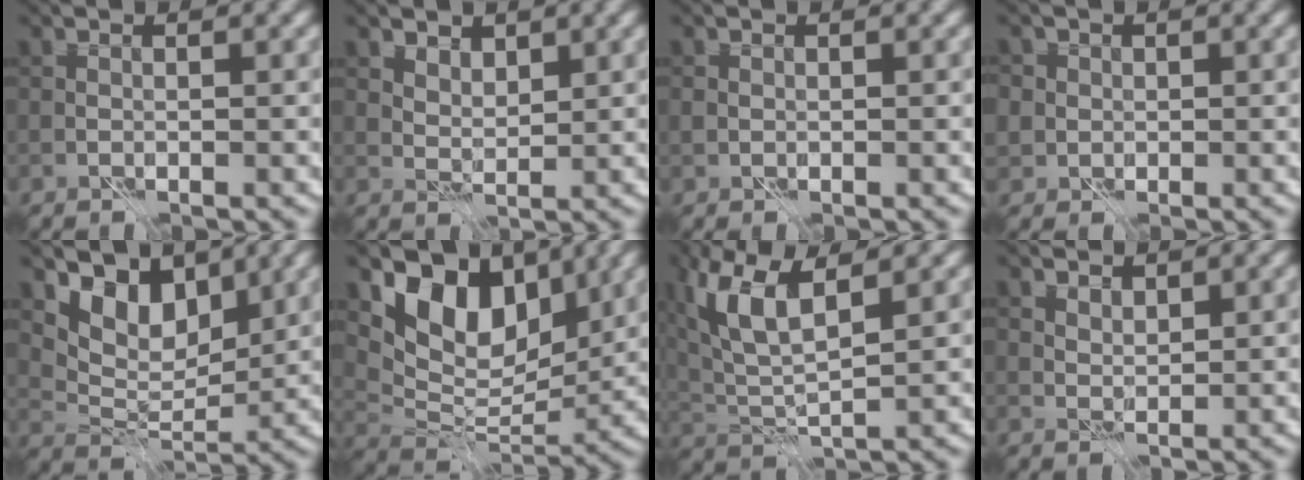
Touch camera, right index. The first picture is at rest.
{"total": 2.8, "force": [2.0, 1.6, 1.2], "torque": [-0.030, -0.011, 0.050]}
{"total": 0.5, "force": [0.1, 0.5, 0.1], "torque": [0.001, -0.001, 0.003]}
{"total": 2.6, "force": [0.8, 2.3, 0.8], "torque": [-0.010, 0.009, 0.011]}
{"total": 6.0, "force": [3.7, 3.5, 3.2], "torque": [-0.058, -0.010, 0.060]}
{"total": 9.3, "force": [4.5, 5.9, 5.6], "torque": [-0.092, -0.013, 0.082]}
{"total": 7.3, "force": [3.3, 2.8, 5.8], "torque": [-0.137, 0.008, 0.063]}
{"total": 1.8, "force": [1.3, 1.0, 0.7], "torque": [-0.016, -0.010, 0.032]}